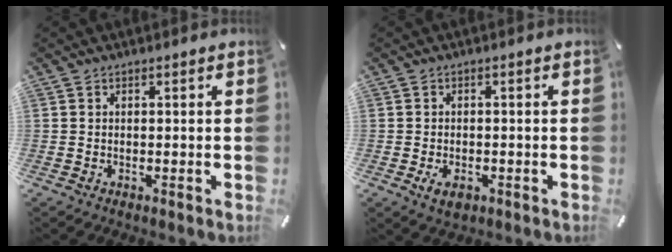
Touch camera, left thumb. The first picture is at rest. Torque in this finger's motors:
{"motor_torque": [0.12, 1.09, 0.20, 0.07, 0.12]}